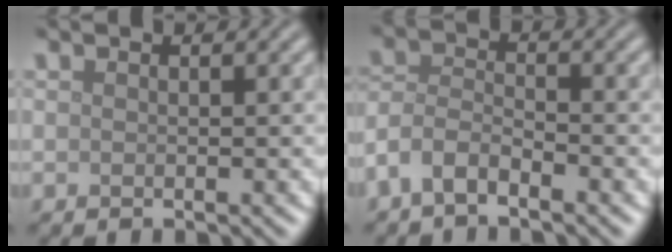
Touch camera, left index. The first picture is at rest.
{"total": 3.4, "force": [-2.5, 1.3, 1.9], "torque": [-0.040, 0.004, -0.060]}